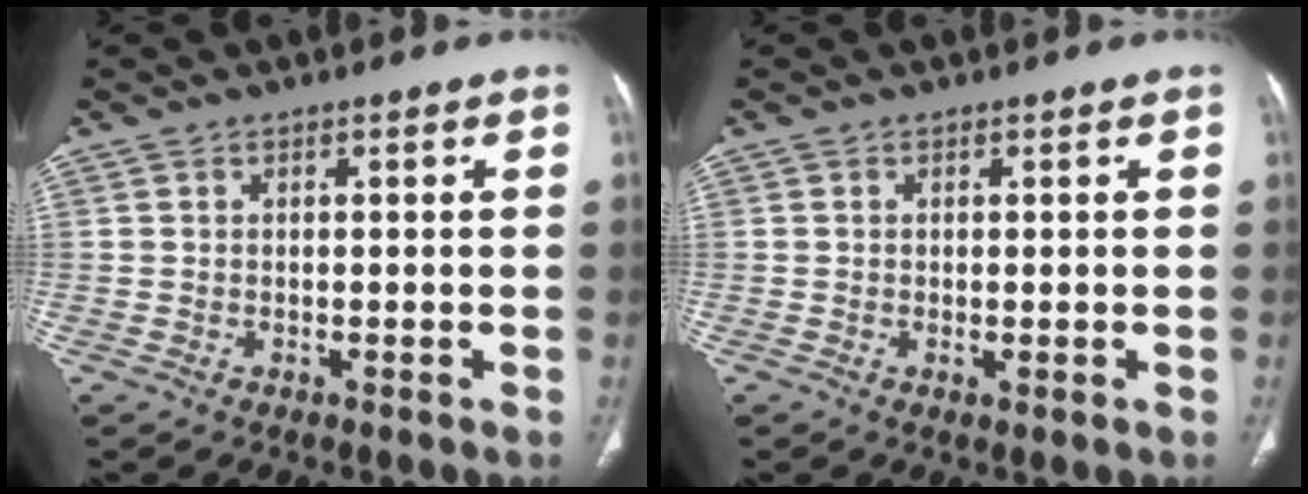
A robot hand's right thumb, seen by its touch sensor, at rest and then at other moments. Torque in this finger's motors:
{"motor_torque": [-0.07, 0.05, -0.20, -0.02, -0.02]}